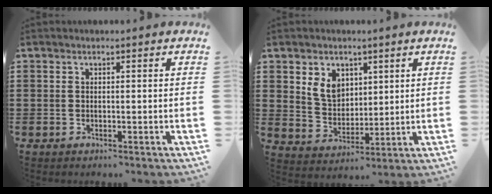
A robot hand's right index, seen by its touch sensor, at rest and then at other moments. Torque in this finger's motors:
{"motor_torque": [0.23, -0.08, 0.19, 0.12]}